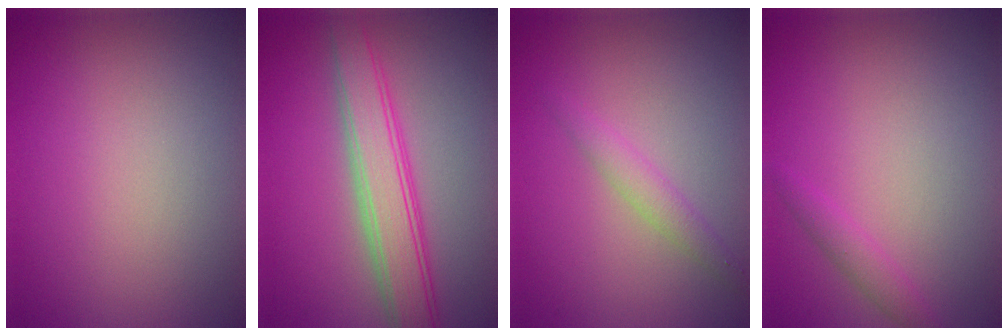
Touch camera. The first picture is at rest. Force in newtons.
{"total": 4.9, "press": 4.9, "slide": 0.2}
{"total": 1.6, "press": 1.6, "slide": 0.1}
{"total": 1.3, "press": 1.3, "slide": 0.1}